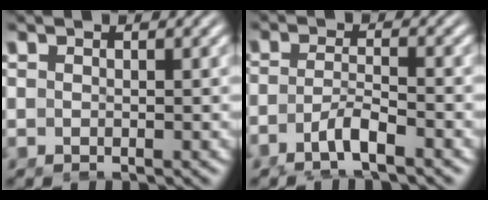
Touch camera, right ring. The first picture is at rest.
{"total": 3.0, "force": [-1.9, 0.5, 2.2], "torque": [-0.047, -0.017, -0.027]}